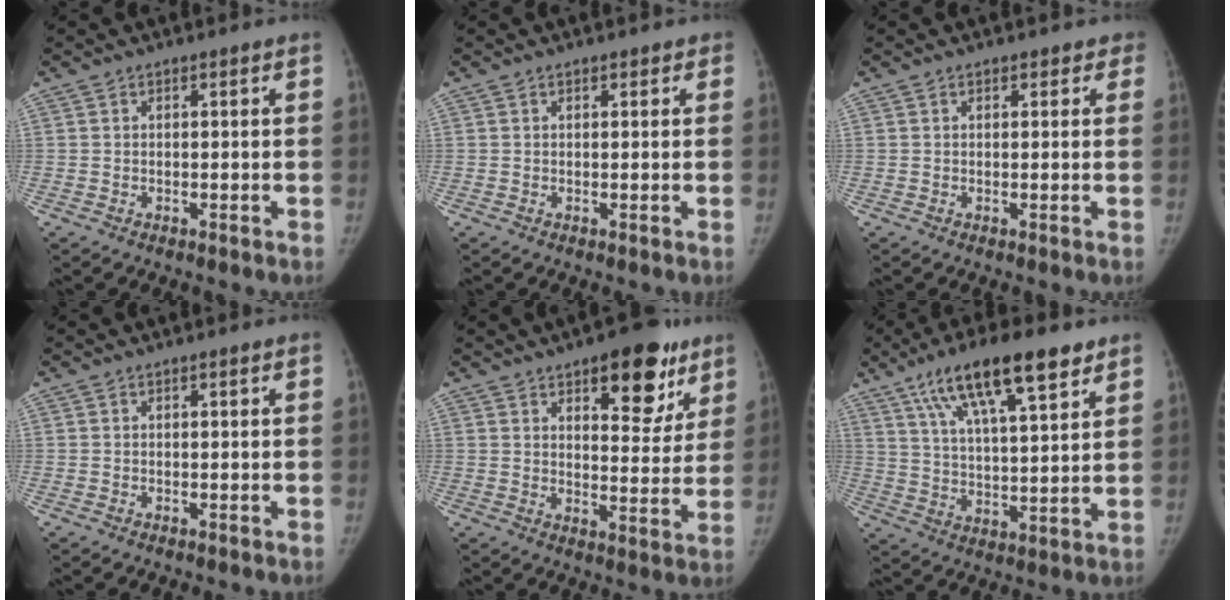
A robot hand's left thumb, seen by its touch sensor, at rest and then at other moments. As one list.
[{"total": 0.9, "force": [0.6, 0.7, 0.2], "torque": [0.012, -0.001, 0.001]}, {"total": 1.9, "force": [1.2, 1.4, 0.4], "torque": [0.028, -0.001, 0.006]}, {"total": 0.0}, {"total": 15.0, "force": [8.7, 6.7, 10.2], "torque": [-0.075, -0.039, 0.119]}, {"total": 17.7, "force": [10.6, 5.3, 13.1], "torque": [-0.198, -0.022, 0.182]}]